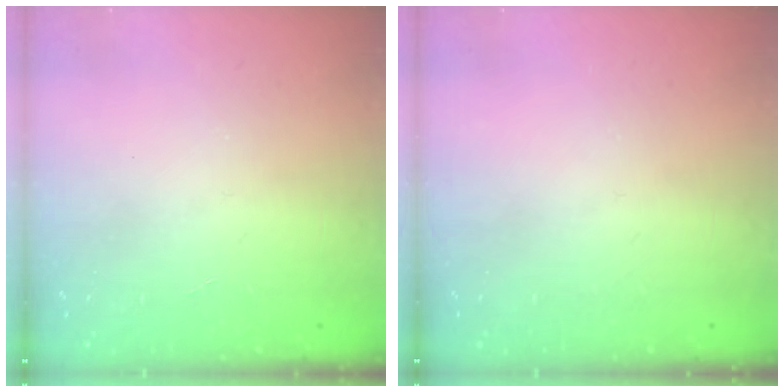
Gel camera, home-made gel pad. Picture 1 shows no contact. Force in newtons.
{"total": 0.0}